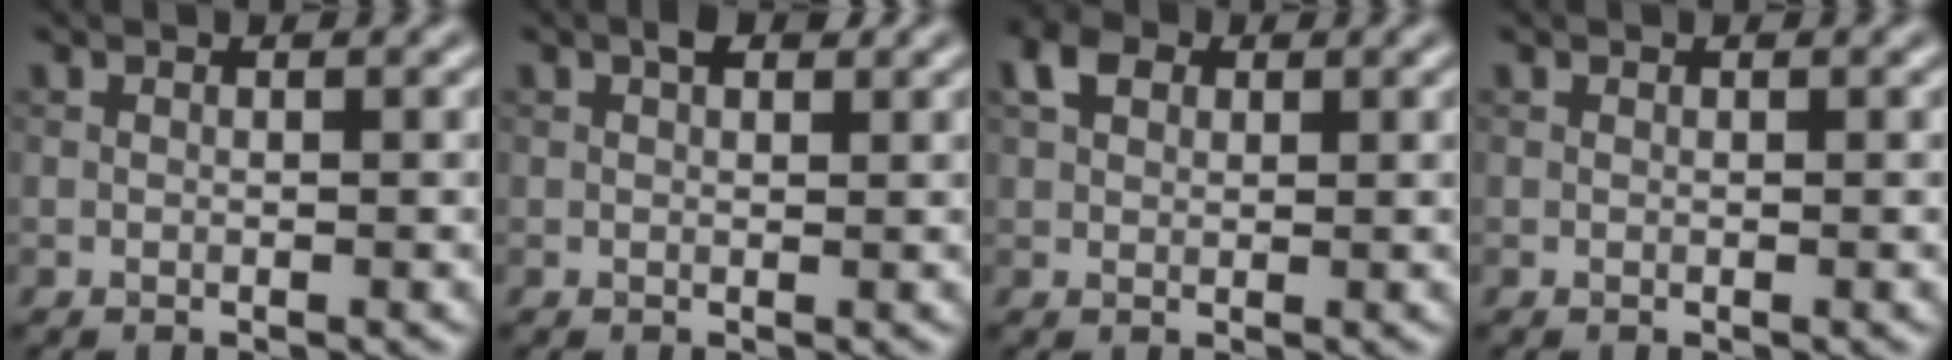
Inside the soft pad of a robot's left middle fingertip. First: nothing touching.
{"total": 1.7, "force": [0.9, 0.8, 1.2], "torque": [-0.016, 0.005, 0.013]}
{"total": 2.6, "force": [1.1, 1.8, 1.5], "torque": [-0.032, 0.010, 0.015]}
{"total": 0.0}